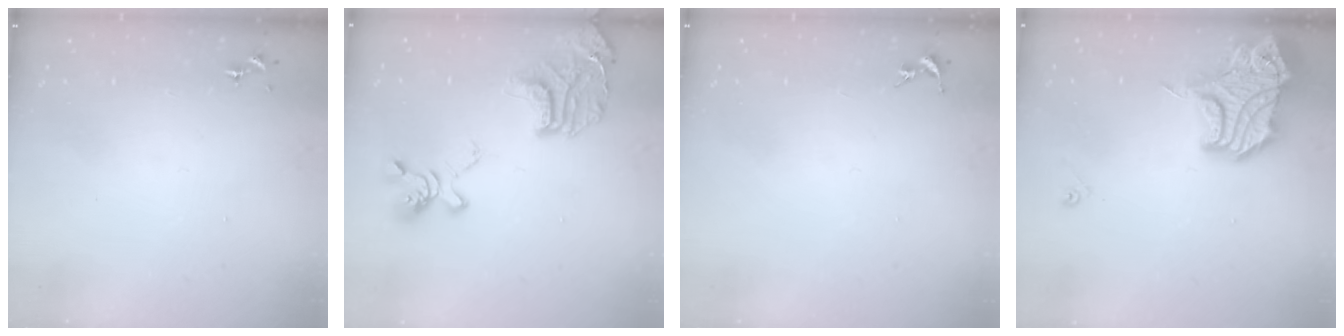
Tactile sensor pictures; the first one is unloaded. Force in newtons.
{"total": 20.9, "press": 20.8, "slide": 2.0}
{"total": 0.0}
{"total": 17.4, "press": 17.2, "slide": 2.4}